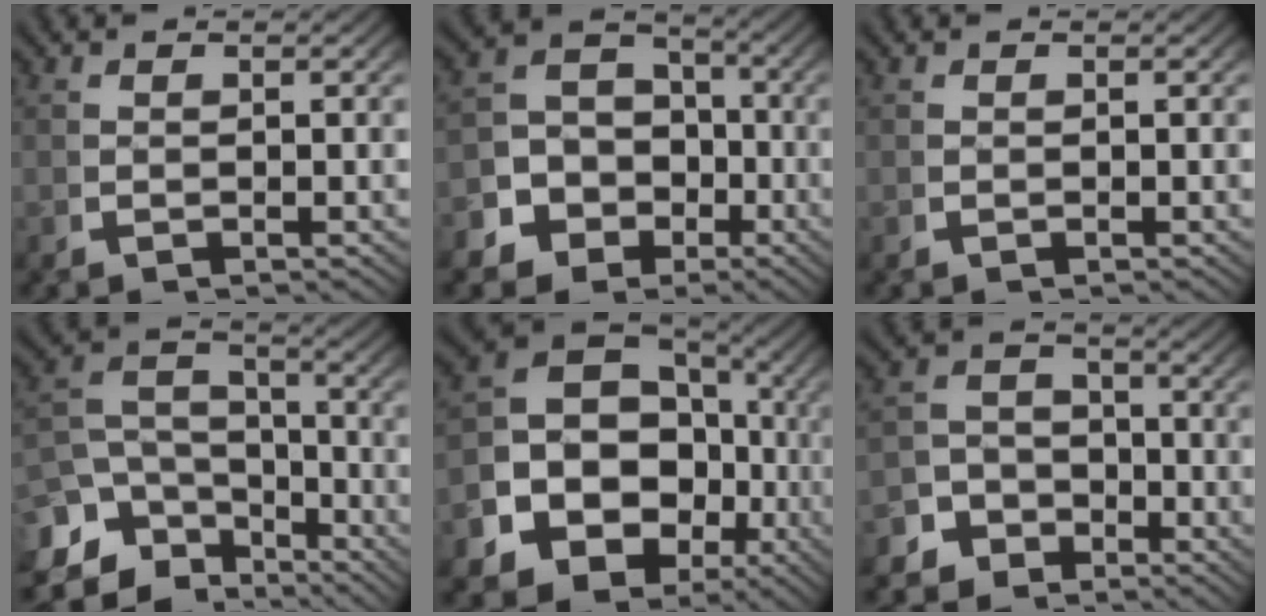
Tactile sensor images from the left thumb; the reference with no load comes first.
{"total": 11.0, "force": [-2.3, 9.8, 4.4], "torque": [-0.097, -0.038, -0.044]}
{"total": 0.0}
{"total": 10.1, "force": [-2.4, 7.5, 6.3], "torque": [-0.110, -0.025, -0.034]}
{"total": 15.0, "force": [-2.4, 12.2, 8.4], "torque": [-0.178, -0.048, -0.037]}
{"total": 6.5, "force": [-2.9, 5.5, 2.0], "torque": [-0.010, -0.018, -0.058]}